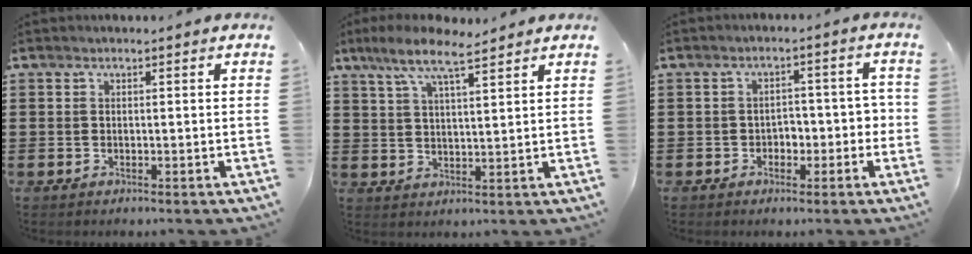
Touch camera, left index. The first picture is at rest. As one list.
[{"total": 7.7, "force": [5.9, 1.5, 4.7], "torque": [-0.109, -0.009, 0.106]}, {"total": 3.2, "force": [-1.3, 2.4, 1.7], "torque": [-0.032, 0.004, -0.033]}]